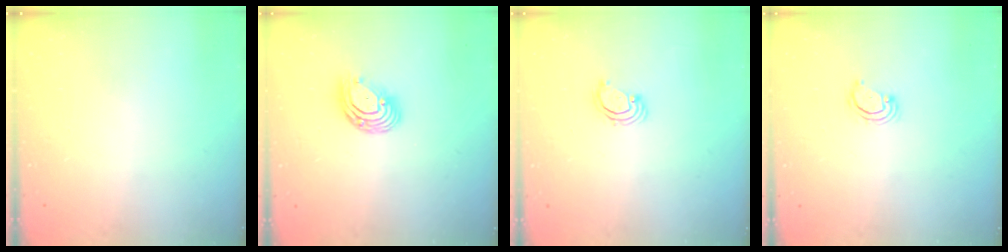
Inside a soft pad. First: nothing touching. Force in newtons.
{"total": 9.0, "press": 8.8, "slide": 1.9}
{"total": 2.5, "press": 2.5, "slide": 0.2}
{"total": 2.9, "press": 2.8, "slide": 0.4}